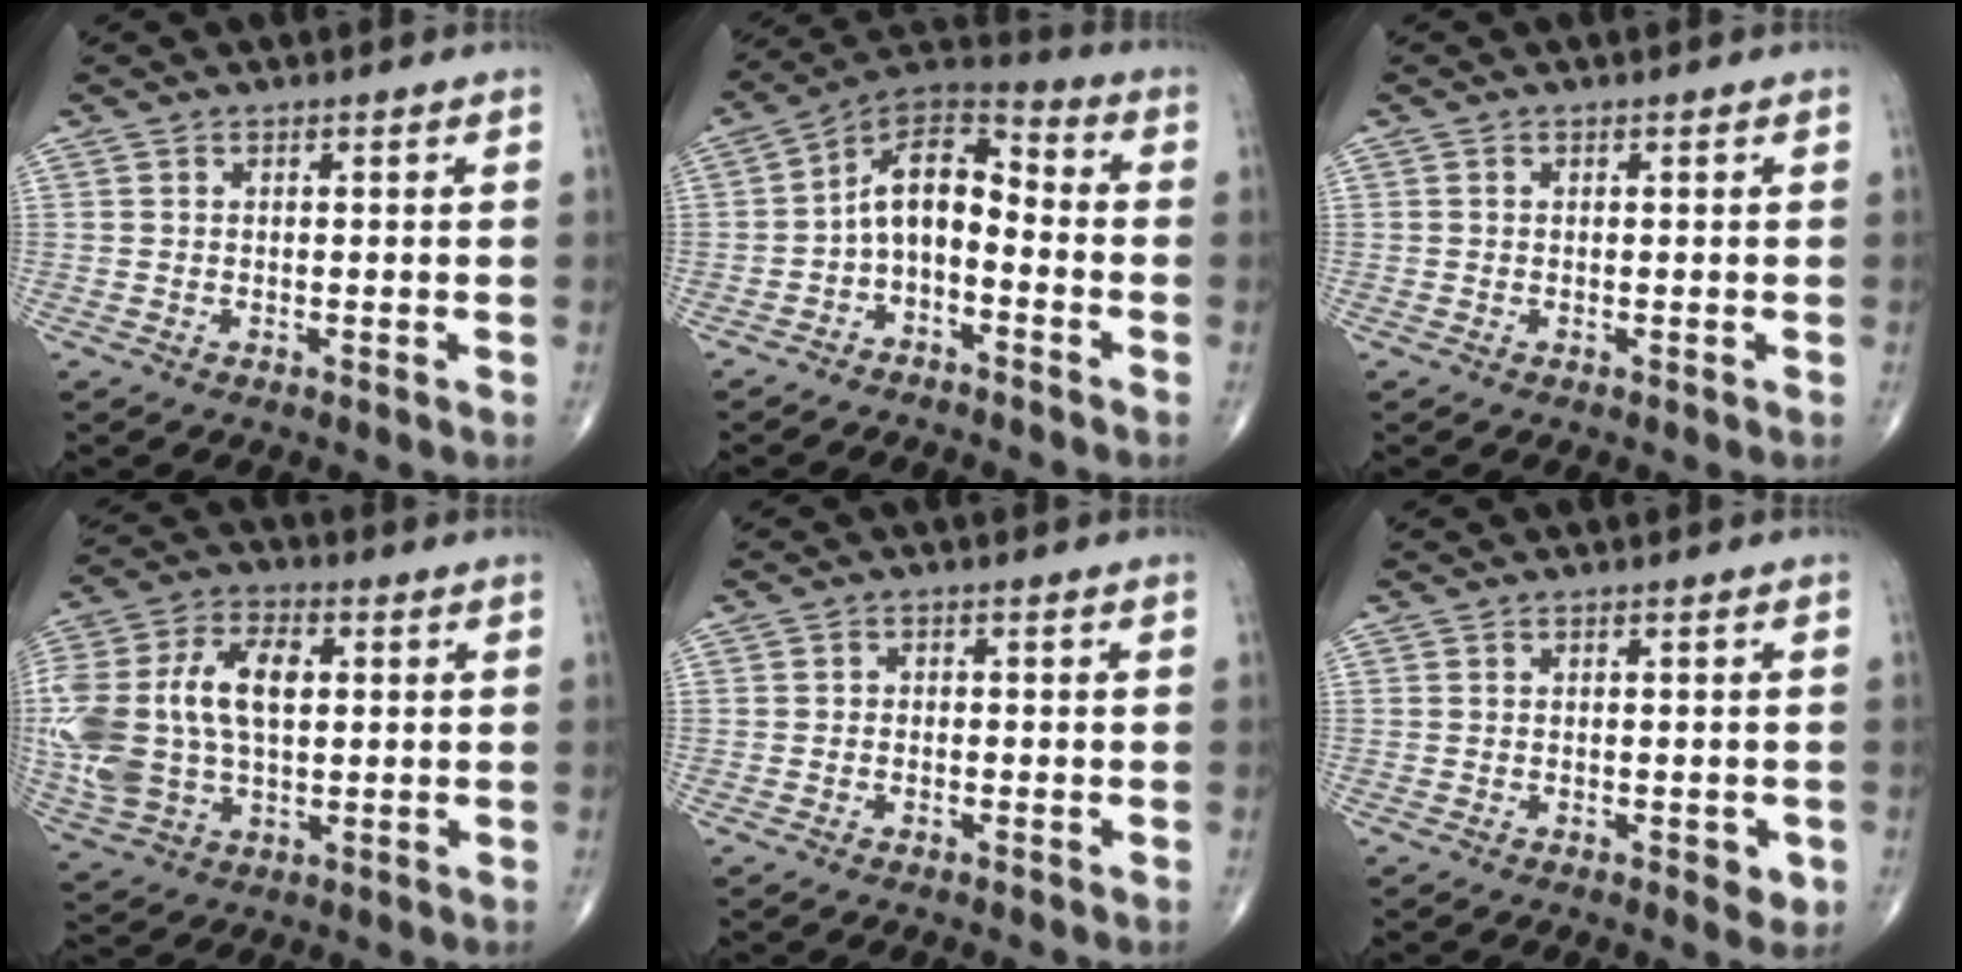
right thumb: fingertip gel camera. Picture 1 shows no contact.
{"total": 10.6, "force": [-2.8, 6.1, 8.1], "torque": [-0.119, 0.070, -0.062]}
{"total": 0.0}
{"total": 21.6, "force": [1.5, 13.3, 16.9], "torque": [-0.380, 0.010, 0.032]}
{"total": 1.2, "force": [-0.6, 1.0, 0.4], "torque": [-0.001, 0.005, -0.015]}
{"total": 2.7, "force": [-0.9, 1.3, 2.1], "torque": [-0.020, -0.001, -0.010]}